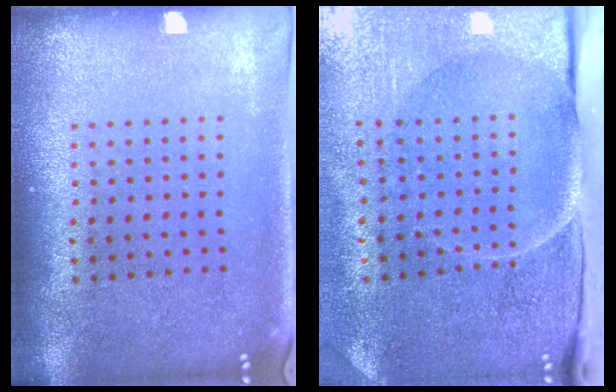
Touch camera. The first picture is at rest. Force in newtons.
{"total": 5.0, "press": 3.9, "slide": 3.1}